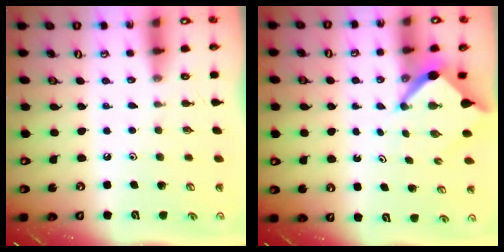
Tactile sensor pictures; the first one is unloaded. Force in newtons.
{"total": 6.0, "press": 6.0, "slide": 0.4}